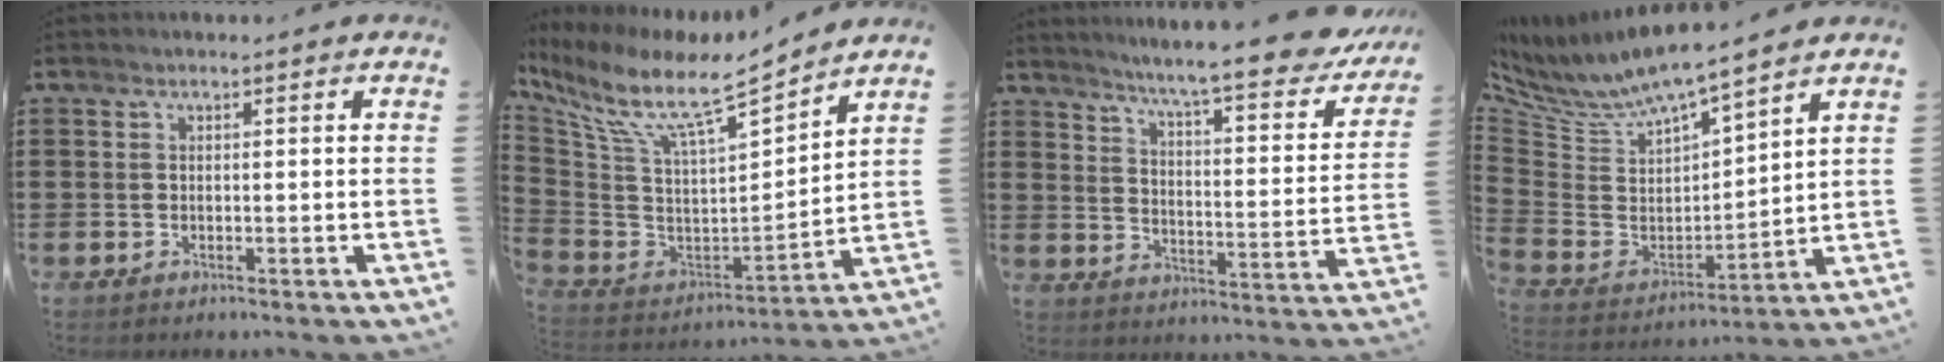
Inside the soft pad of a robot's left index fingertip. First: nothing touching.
{"total": 9.6, "force": [6.9, 1.5, 6.4], "torque": [-0.154, -0.059, 0.113]}
{"total": 8.6, "force": [7.4, -0.7, 4.3], "torque": [-0.098, -0.055, 0.116]}
{"total": 6.5, "force": [5.6, 1.3, 3.0], "torque": [-0.088, -0.043, 0.093]}